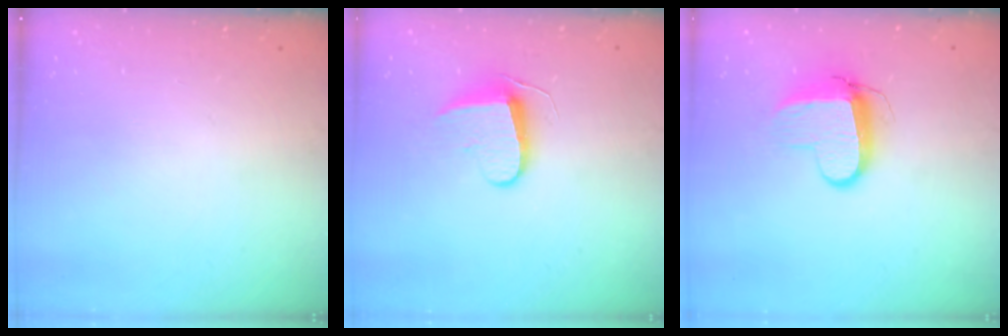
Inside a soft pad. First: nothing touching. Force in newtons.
{"total": 9.6, "press": 9.5, "slide": 0.7}
{"total": 8.9, "press": 8.8, "slide": 1.0}